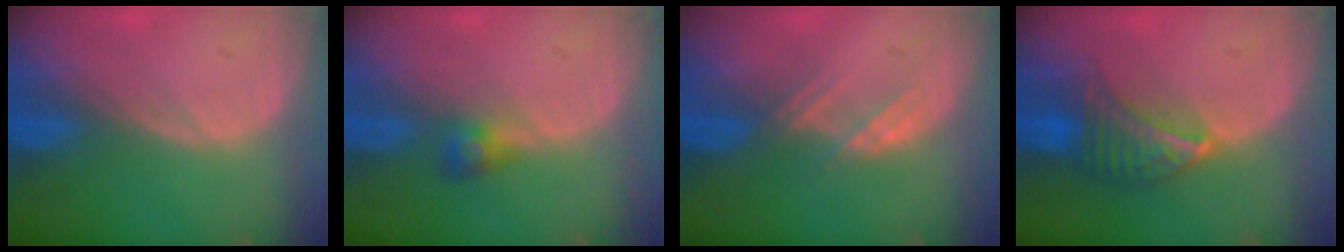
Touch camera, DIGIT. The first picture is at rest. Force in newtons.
{"total": 2.6, "press": 2.5, "slide": 0.7}
{"total": 3.0, "press": 2.9, "slide": 0.7}
{"total": 6.9, "press": 6.2, "slide": 2.8}